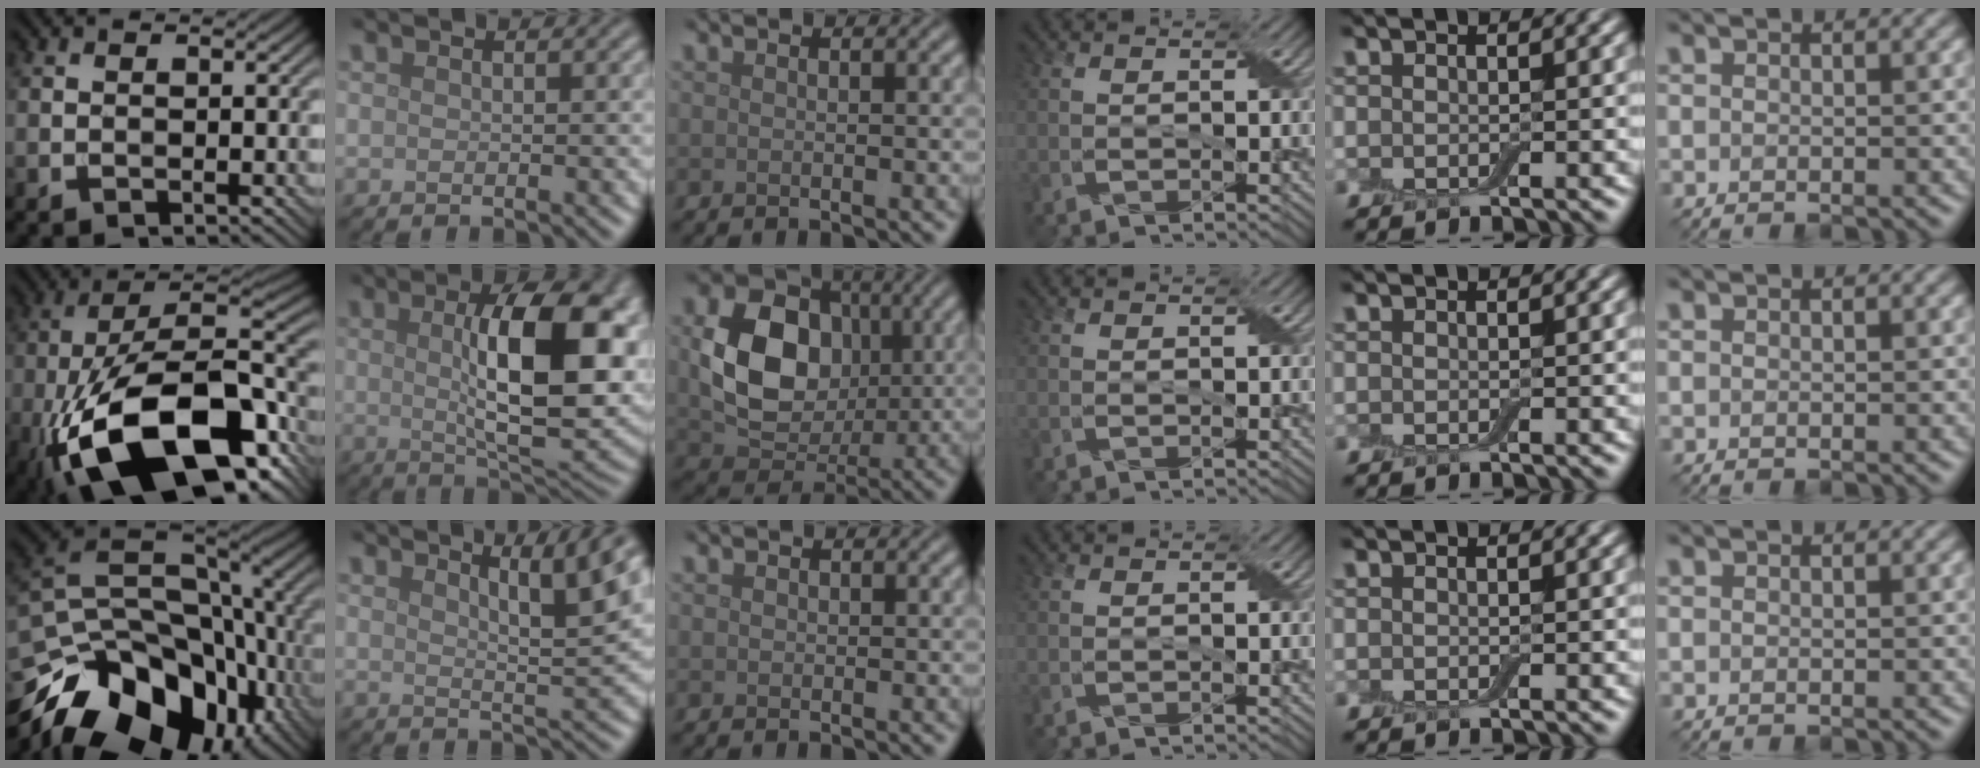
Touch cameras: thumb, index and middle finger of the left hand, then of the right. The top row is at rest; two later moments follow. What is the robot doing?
{"motion": "peel", "object": "aluminum foil"}